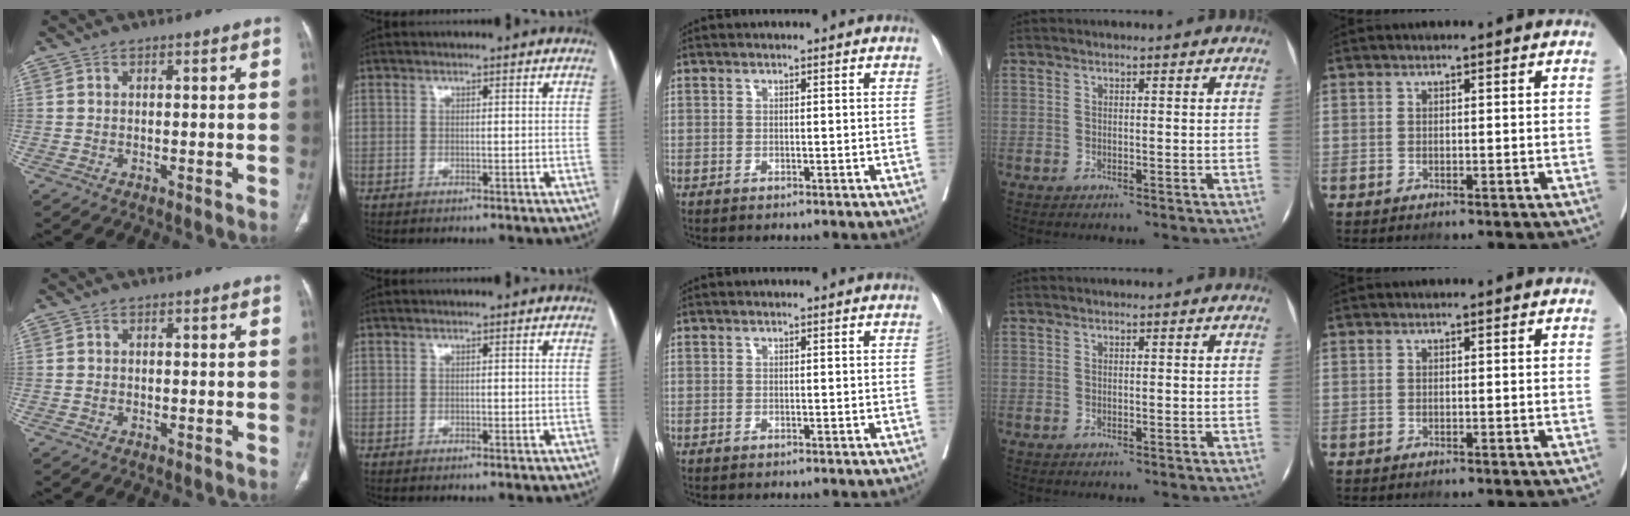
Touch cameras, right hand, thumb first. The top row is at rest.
{"thumb": {"total": 0.5, "force": [-0.2, 0.5, 0.2], "torque": [0.000, 0.003, -0.004]}}